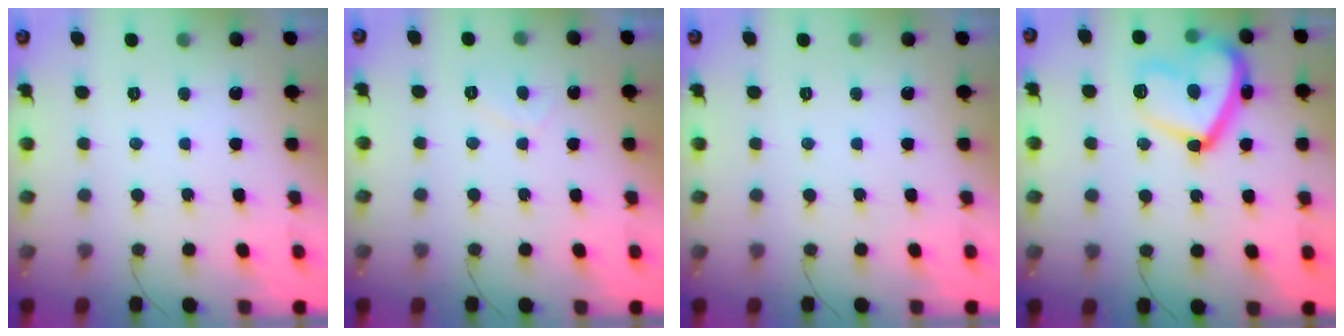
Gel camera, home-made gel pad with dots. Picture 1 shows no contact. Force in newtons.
{"total": 1.3, "press": 1.2, "slide": 0.6}
{"total": 0.0}
{"total": 18.6, "press": 18.5, "slide": 1.4}